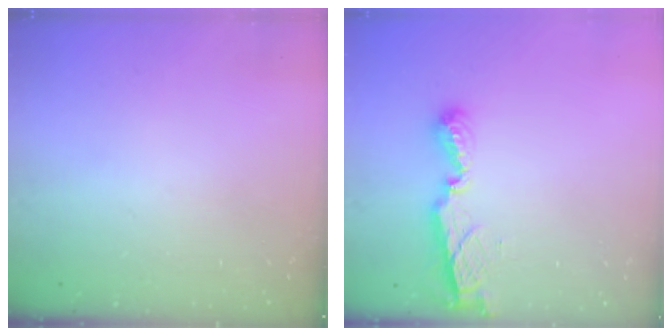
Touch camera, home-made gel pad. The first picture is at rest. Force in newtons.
{"total": 7.9, "press": 7.8, "slide": 0.3}